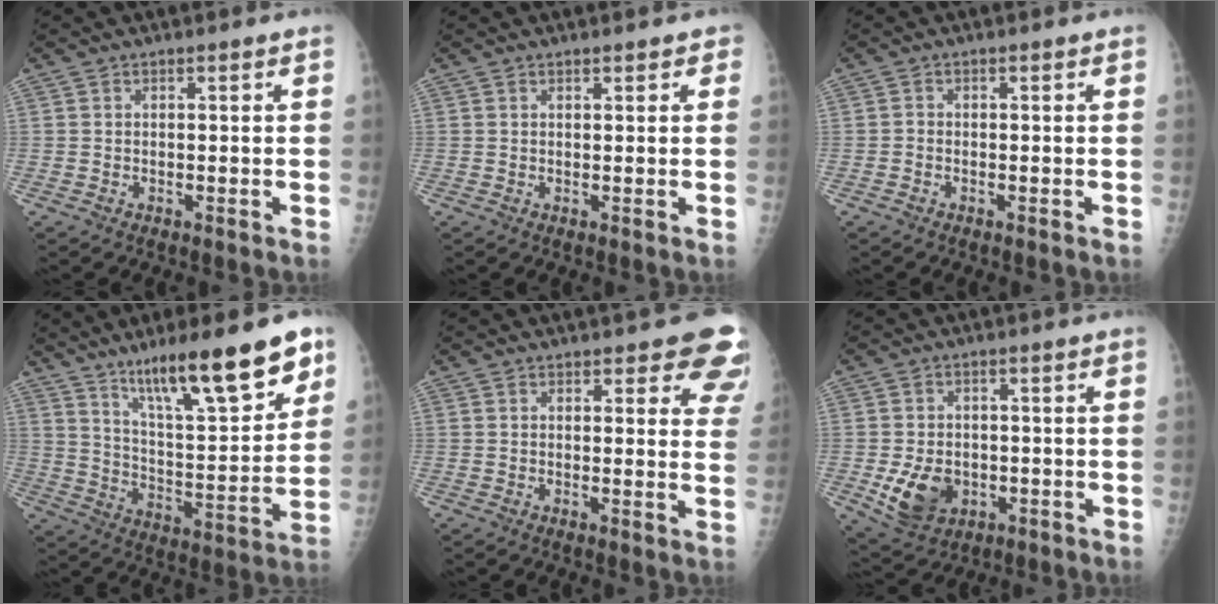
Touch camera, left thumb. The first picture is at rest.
{"total": 1.5, "force": [1.1, 0.8, 0.7], "torque": [0.004, -0.002, 0.009]}
{"total": 0.6, "force": [-0.2, 0.4, 0.3], "torque": [-0.002, 0.001, -0.008]}
{"total": 21.4, "force": [13.8, 4.8, 15.7], "torque": [-0.219, -0.062, 0.229]}
{"total": 9.3, "force": [7.3, 3.4, 4.7], "torque": [-0.008, -0.031, 0.065]}
{"total": 8.3, "force": [-1.8, 6.2, 5.2], "torque": [-0.076, -0.001, -0.017]}